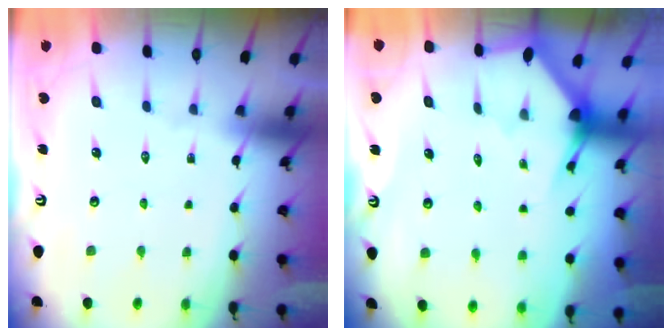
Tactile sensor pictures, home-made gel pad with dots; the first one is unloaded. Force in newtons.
{"total": 2.6, "press": 2.6, "slide": 0.1}